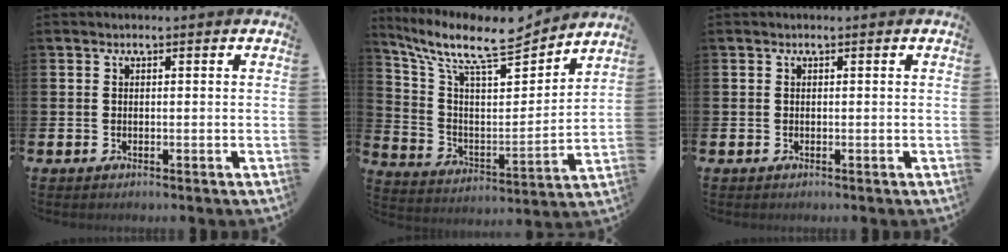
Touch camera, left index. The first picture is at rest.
{"total": 10.8, "force": [9.0, 2.4, 5.4], "torque": [-0.133, -0.063, 0.149]}
{"total": 0.0}